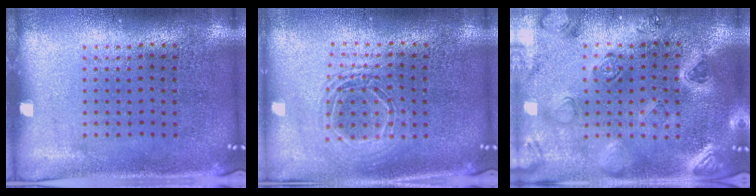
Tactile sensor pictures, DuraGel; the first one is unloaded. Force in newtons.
{"total": 1.7, "press": 1.4, "slide": 0.9}
{"total": 2.3, "press": 2.2, "slide": 0.3}